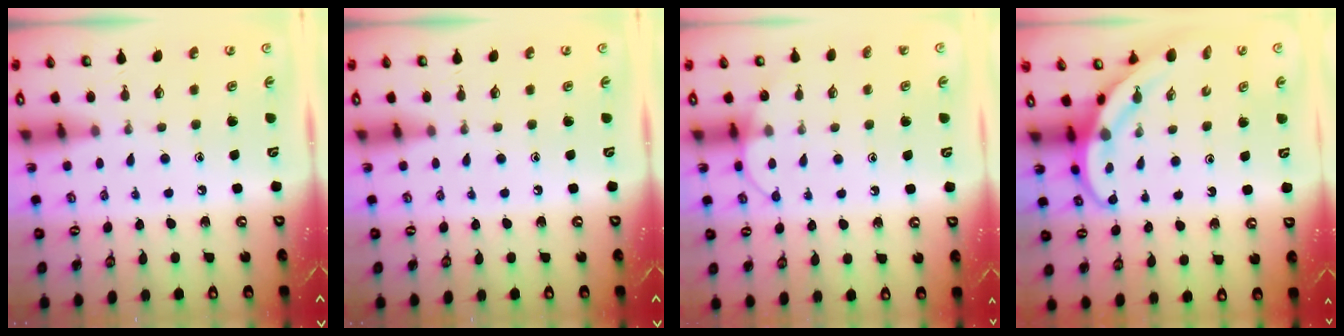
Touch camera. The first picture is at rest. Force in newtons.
{"total": 0.0}
{"total": 6.5, "press": 6.4, "slide": 0.6}
{"total": 4.0, "press": 4.0, "slide": 0.3}